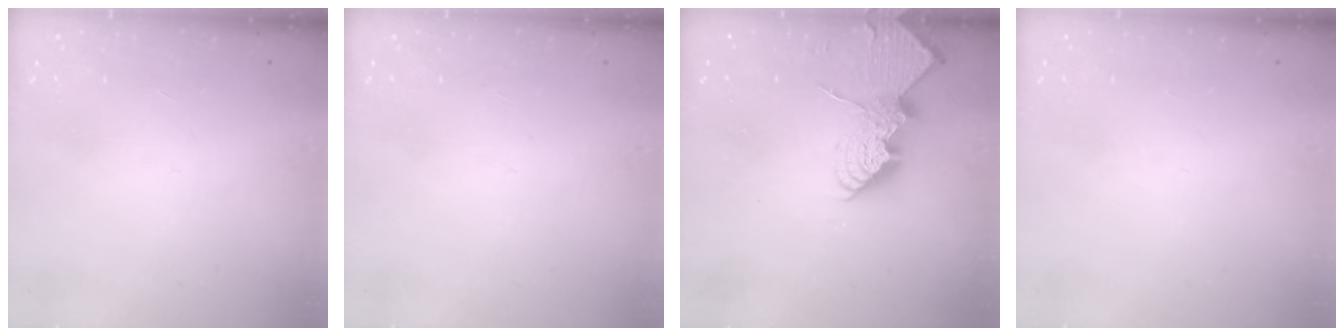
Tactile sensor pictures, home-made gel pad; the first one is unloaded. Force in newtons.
{"total": 0.0}
{"total": 14.4, "press": 14.3, "slide": 1.2}
{"total": 0.0}